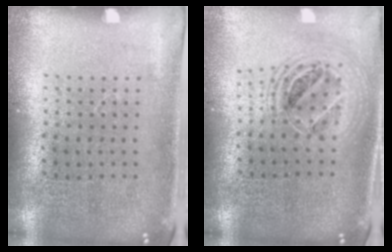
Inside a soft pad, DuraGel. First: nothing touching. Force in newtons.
{"total": 1.9, "press": 1.6, "slide": 1.1}